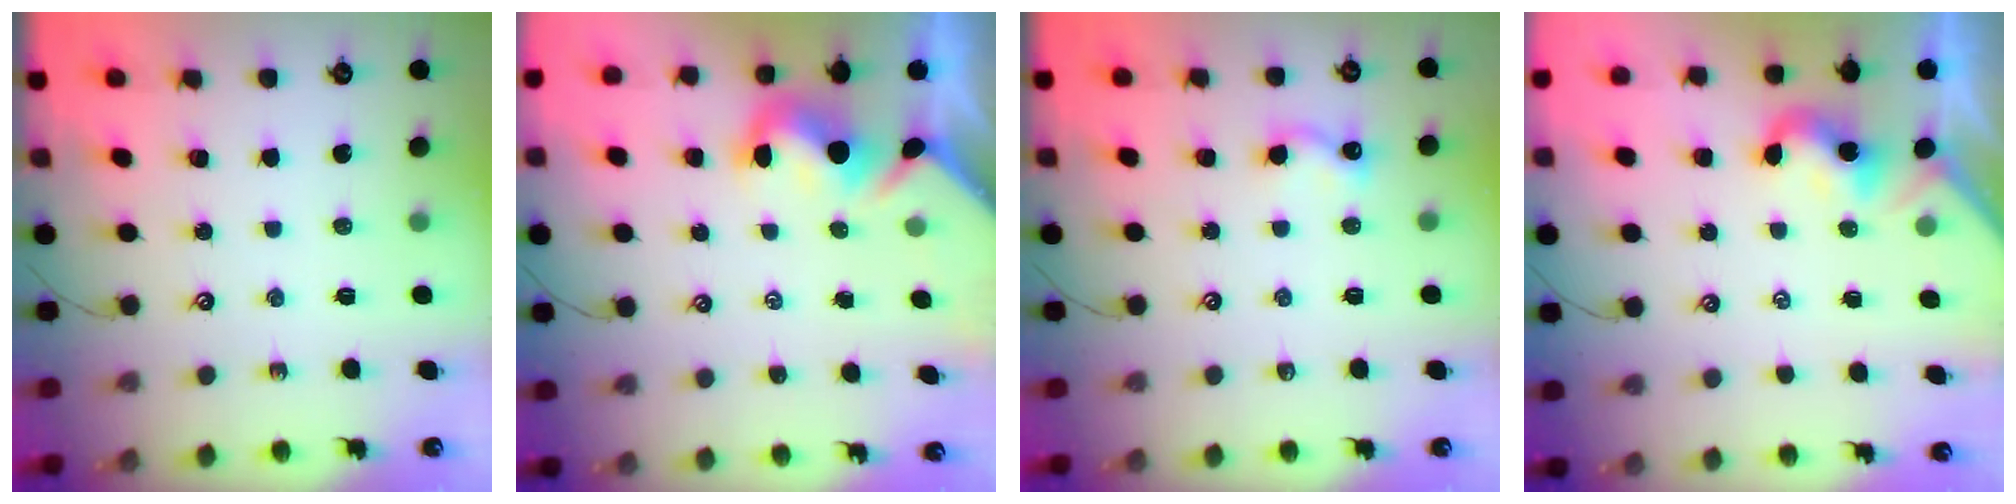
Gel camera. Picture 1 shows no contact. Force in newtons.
{"total": 3.5, "press": 3.4, "slide": 0.9}
{"total": 5.3, "press": 5.3, "slide": 0.6}
{"total": 0.6, "press": 0.4, "slide": 0.4}